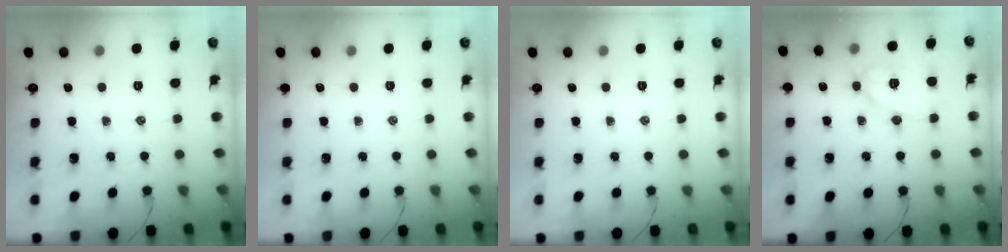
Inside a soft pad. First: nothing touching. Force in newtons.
{"total": 0.0}
{"total": 0.0}
{"total": 9.7, "press": 9.7, "slide": 0.7}